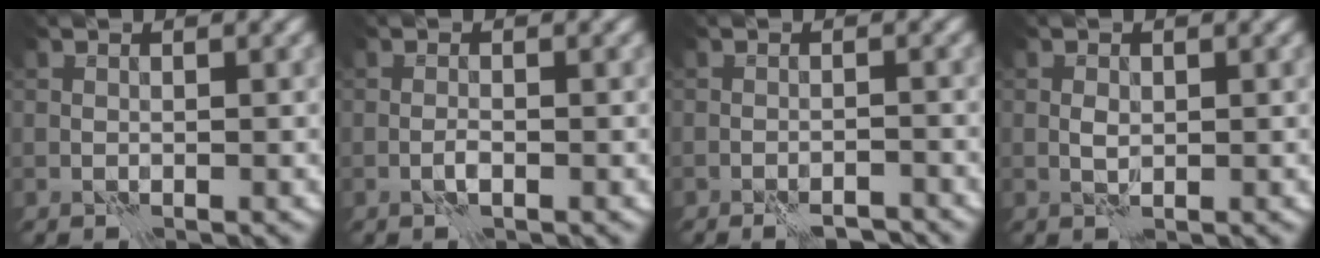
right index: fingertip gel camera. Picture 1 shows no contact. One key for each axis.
{"total": 1.0, "fx": -0.5, "fy": 0.2, "fz": 0.9, "tx": -0.019, "ty": 0.001, "tz": -0.012}
{"total": 3.6, "fx": -3.2, "fy": 0.7, "fz": 1.4, "tx": -0.018, "ty": 0.007, "tz": -0.042}
{"total": 0.9, "fx": 0.2, "fy": 0.6, "fz": 0.7, "tx": -0.014, "ty": 0.002, "tz": 0.004}